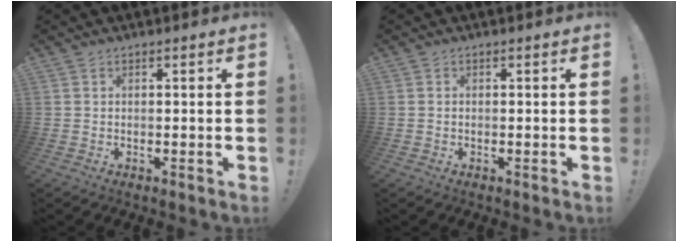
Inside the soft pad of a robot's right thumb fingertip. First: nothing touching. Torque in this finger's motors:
{"motor_torque": [-0.08, -0.21, -0.12, 0.07, 0.01]}